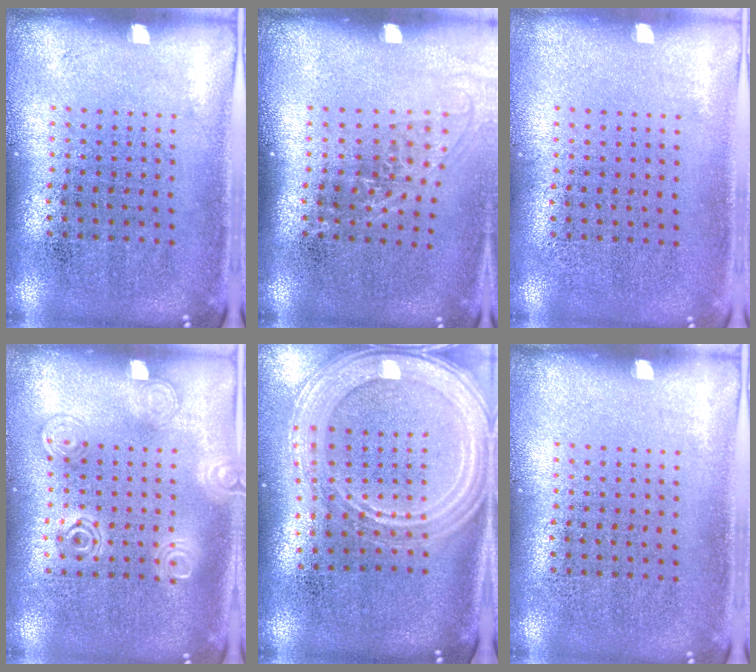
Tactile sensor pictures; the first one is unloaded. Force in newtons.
{"total": 1.2, "press": 1.0, "slide": 0.7}
{"total": 0.0}
{"total": 1.3, "press": 1.2, "slide": 0.3}
{"total": 2.4, "press": 2.0, "slide": 1.3}
{"total": 0.0}